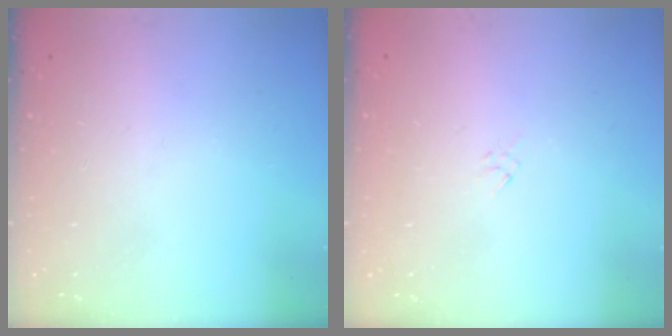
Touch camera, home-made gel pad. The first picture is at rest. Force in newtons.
{"total": 1.3, "press": 1.2, "slide": 0.5}